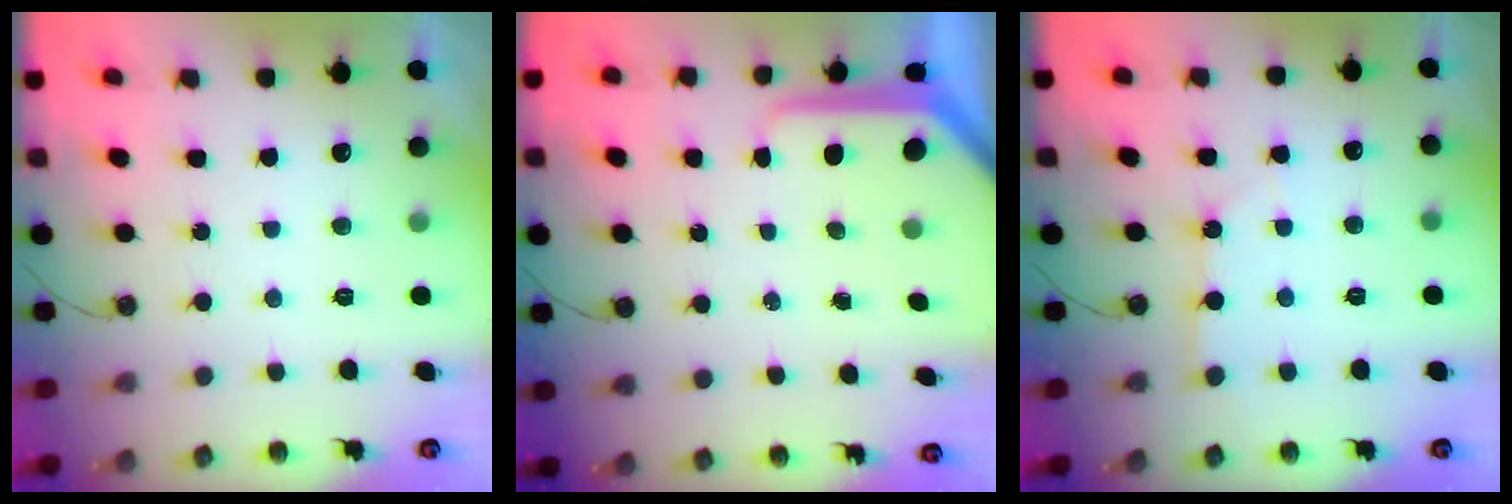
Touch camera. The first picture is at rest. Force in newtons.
{"total": 8.4, "press": 8.4, "slide": 0.7}
{"total": 2.0, "press": 2.0, "slide": 0.3}